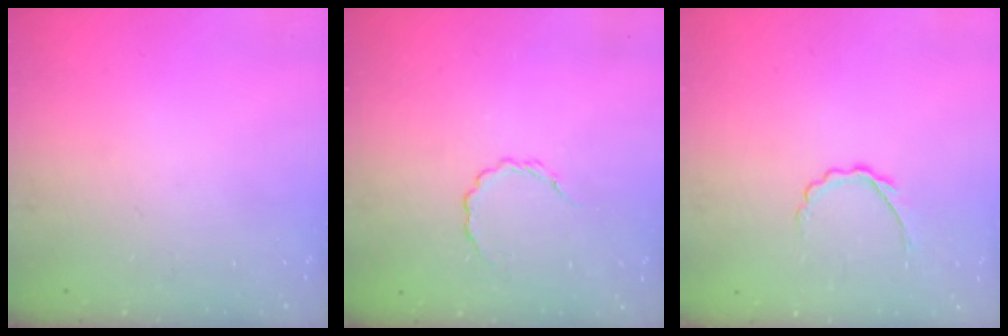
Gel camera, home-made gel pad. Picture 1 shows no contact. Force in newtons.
{"total": 3.0, "press": 2.8, "slide": 1.0}
{"total": 3.2, "press": 3.1, "slide": 0.9}